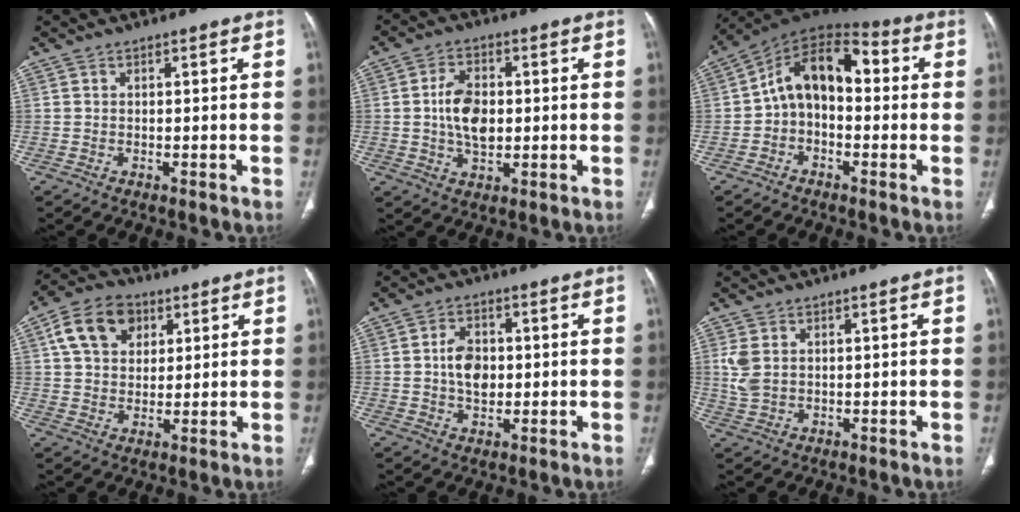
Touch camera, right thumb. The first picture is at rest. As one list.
[{"total": 8.4, "force": [0.2, 5.2, 6.5], "torque": [-0.106, 0.003, 0.004]}, {"total": 12.6, "force": [0.0, 8.3, 9.5], "torque": [-0.121, 0.047, -0.016]}, {"total": 11.5, "force": [4.4, 8.4, 6.4], "torque": [-0.093, -0.002, 0.072]}, {"total": 6.6, "force": [0.2, 4.5, 4.7], "torque": [-0.068, 0.004, 0.004]}, {"total": 4.4, "force": [1.1, 3.0, 3.0], "torque": [-0.074, 0.000, 0.030]}]